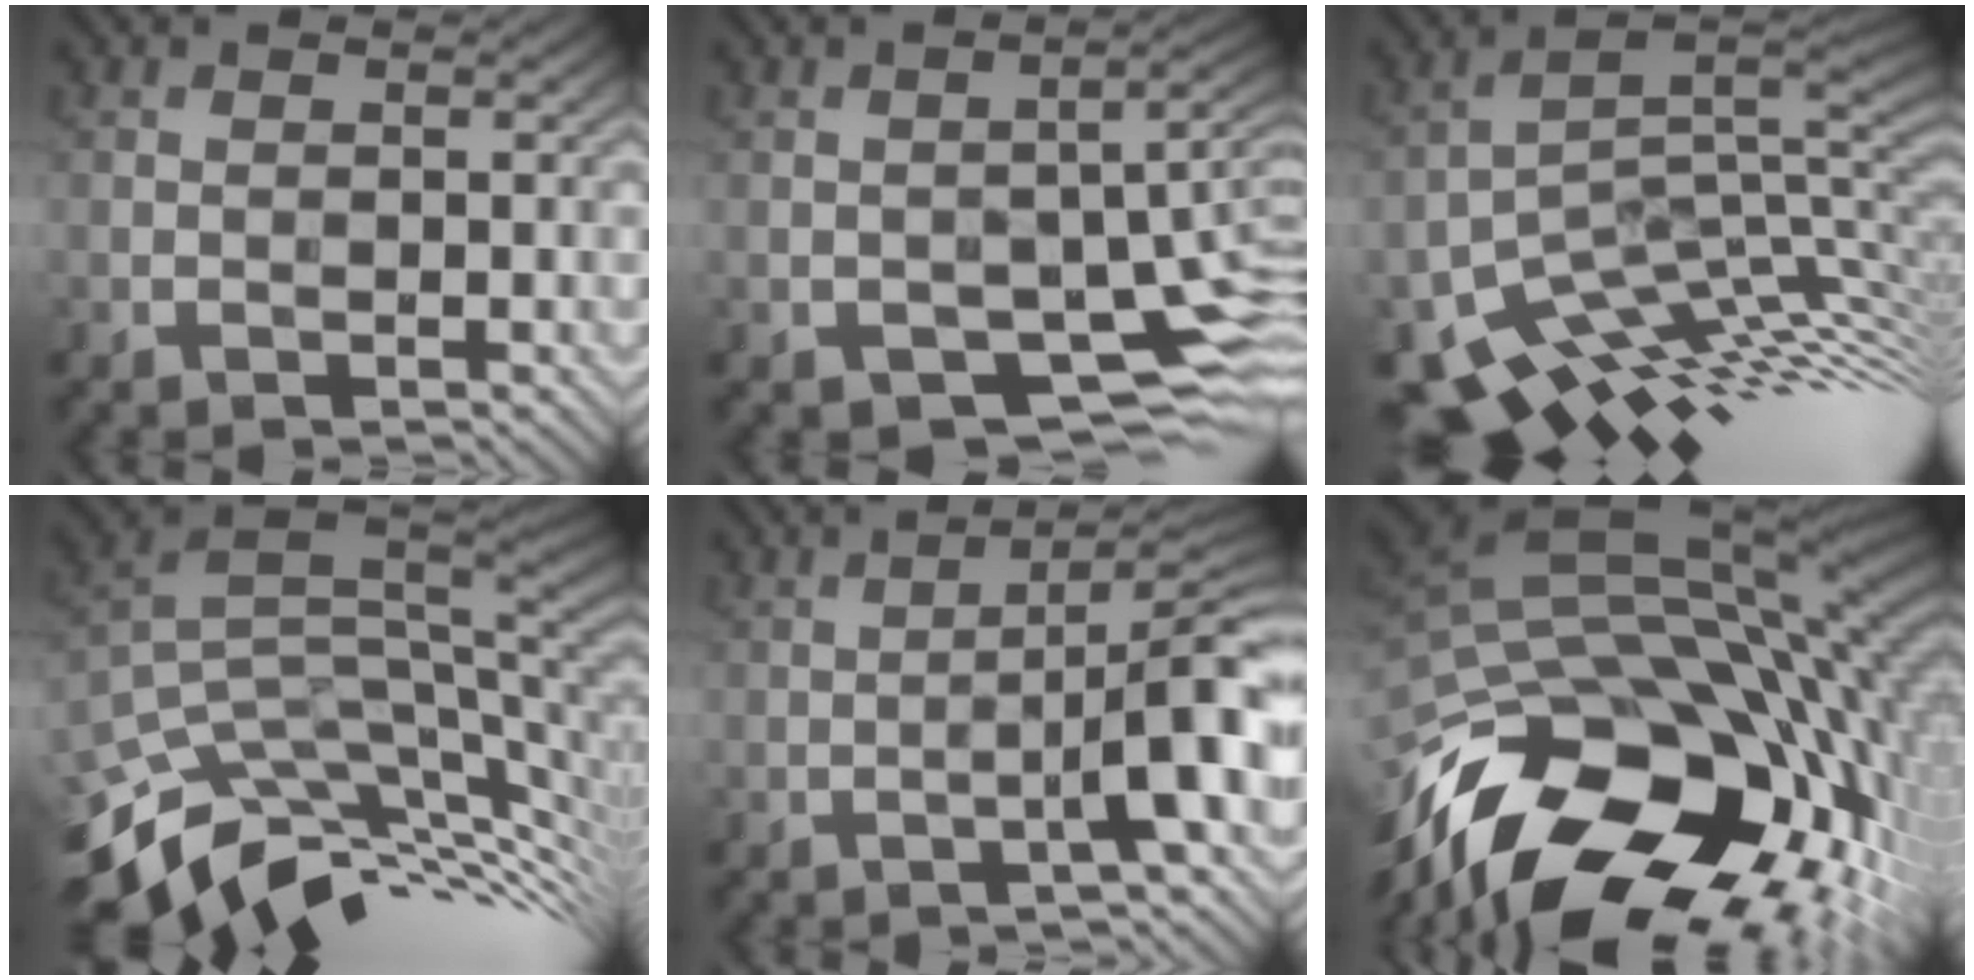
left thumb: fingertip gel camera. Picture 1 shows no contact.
{"total": 11.1, "force": [-3.8, 6.0, 8.6], "torque": [-0.119, -0.025, -0.052]}
{"total": 12.9, "force": [-5.5, 5.6, 10.3], "torque": [-0.195, -0.017, -0.081]}
{"total": 13.3, "force": [-3.4, 6.1, 11.4], "torque": [-0.226, -0.008, -0.058]}
{"total": 8.3, "force": [-2.3, 1.3, 7.9], "torque": [-0.111, 0.023, -0.036]}
{"total": 20.4, "force": [-8.5, 11.6, 14.4], "torque": [-0.288, -0.030, -0.124]}